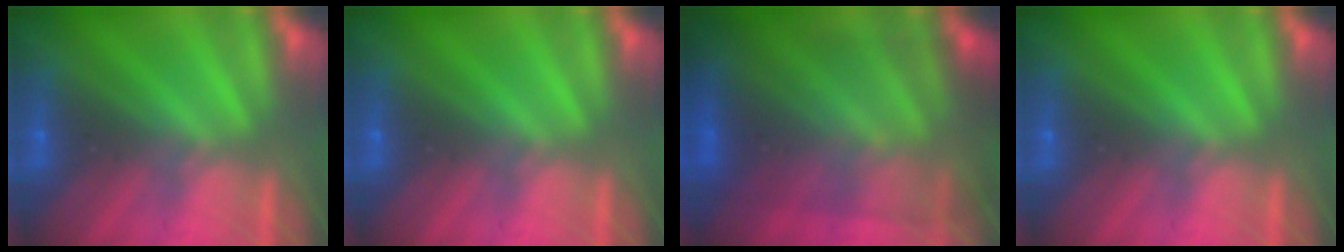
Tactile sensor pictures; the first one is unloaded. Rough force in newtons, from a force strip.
{"total": 0.0}
{"total": 7.2}
{"total": 0.0}